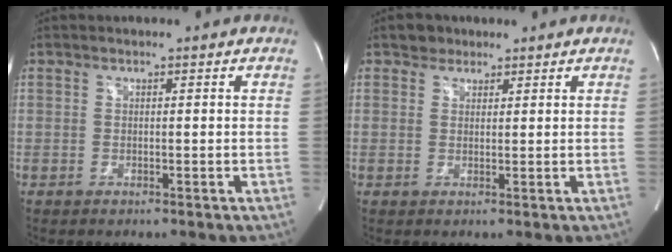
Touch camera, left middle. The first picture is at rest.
{"total": 2.1, "force": [1.5, 1.5, 0.1], "torque": [-0.001, 0.008, 0.021]}